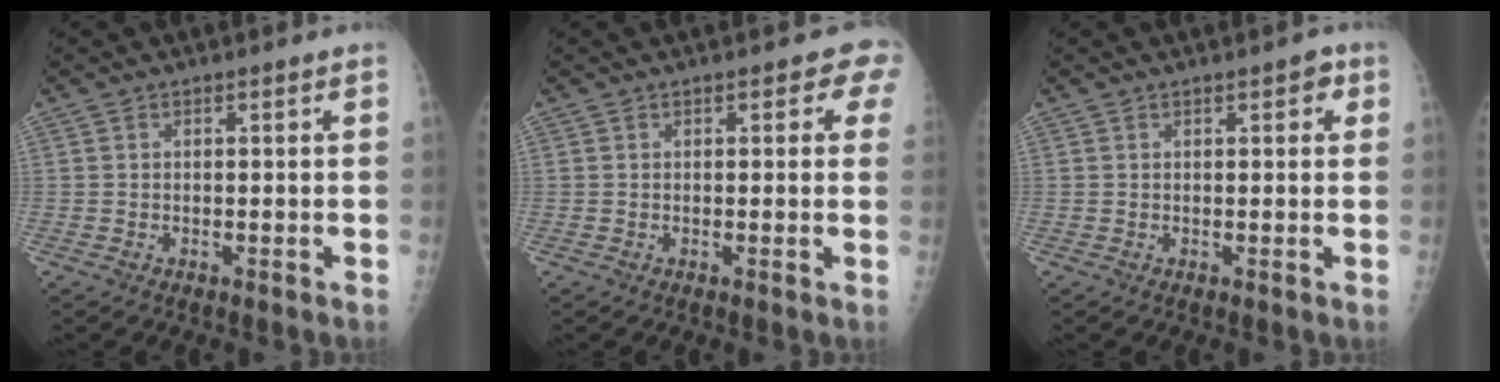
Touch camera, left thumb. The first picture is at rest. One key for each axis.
{"total": 3.4, "fx": 1.6, "fy": 1.8, "fz": 2.4, "tx": 0.005, "ty": 0.000, "tz": 0.008}
{"total": 2.3, "fx": 1.0, "fy": 1.1, "fz": 1.8, "tx": -0.009, "ty": 0.001, "tz": 0.009}